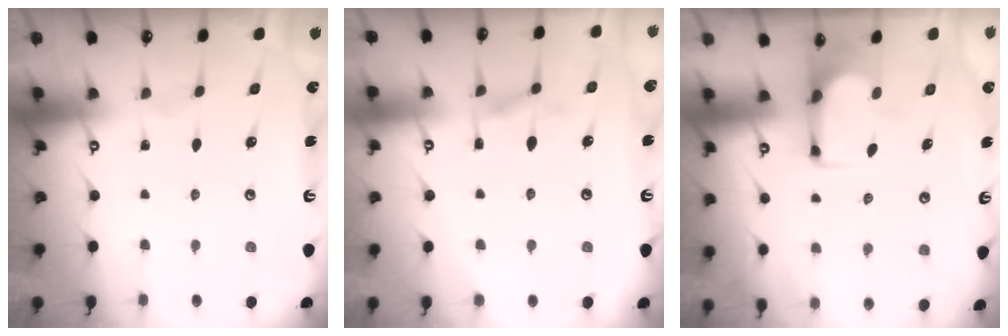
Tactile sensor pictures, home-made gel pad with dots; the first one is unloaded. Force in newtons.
{"total": 1.2, "press": 0.0, "slide": 1.2}
{"total": 3.7, "press": 3.7, "slide": 0.3}